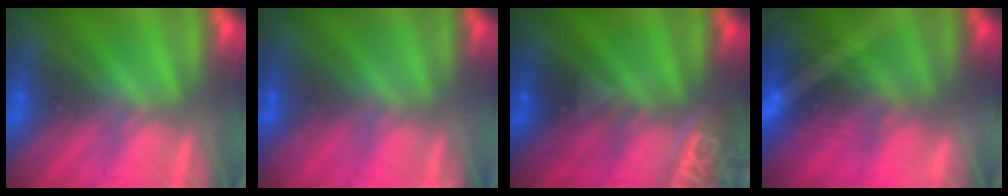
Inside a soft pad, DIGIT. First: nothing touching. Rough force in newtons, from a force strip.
{"total": 2.5}
{"total": 2.4}
{"total": 8.8}